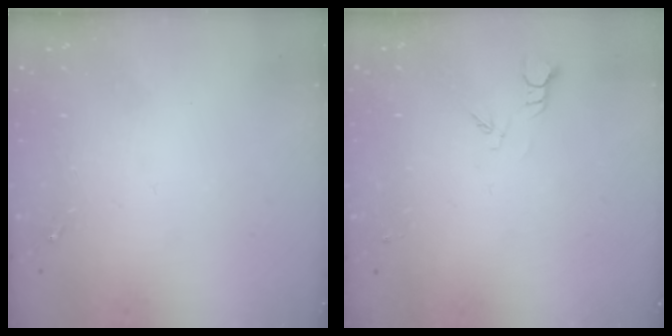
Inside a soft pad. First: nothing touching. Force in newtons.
{"total": 2.7, "press": 2.7, "slide": 0.3}